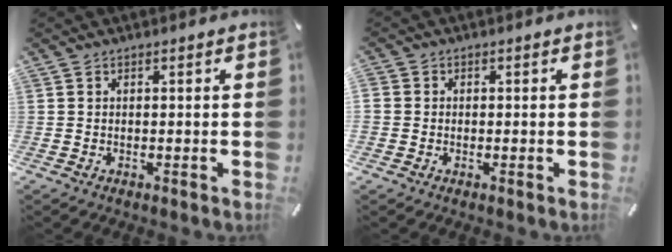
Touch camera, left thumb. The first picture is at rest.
{"total": 2.0, "force": [-0.3, 1.9, 0.1], "torque": [0.001, 0.007, -0.009]}